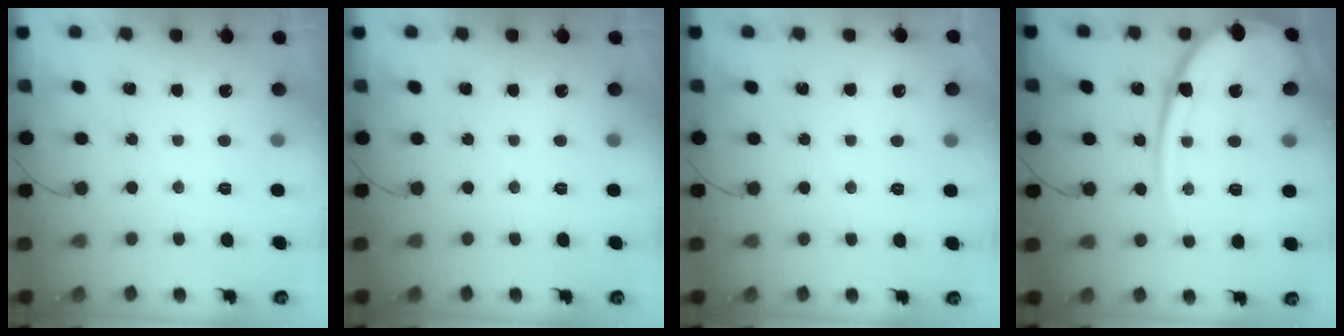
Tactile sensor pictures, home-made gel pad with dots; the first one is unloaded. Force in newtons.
{"total": 0.0}
{"total": 1.7, "press": 1.7, "slide": 0.3}
{"total": 16.6, "press": 16.5, "slide": 2.1}